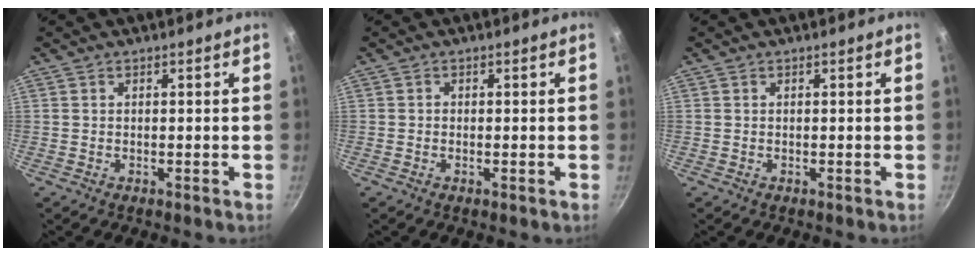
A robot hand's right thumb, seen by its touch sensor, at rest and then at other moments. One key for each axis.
{"total": 0.6, "fx": -0.3, "fy": 0.2, "fz": 0.5, "tx": -0.012, "ty": 0.002, "tz": -0.008}
{"total": 0.0}